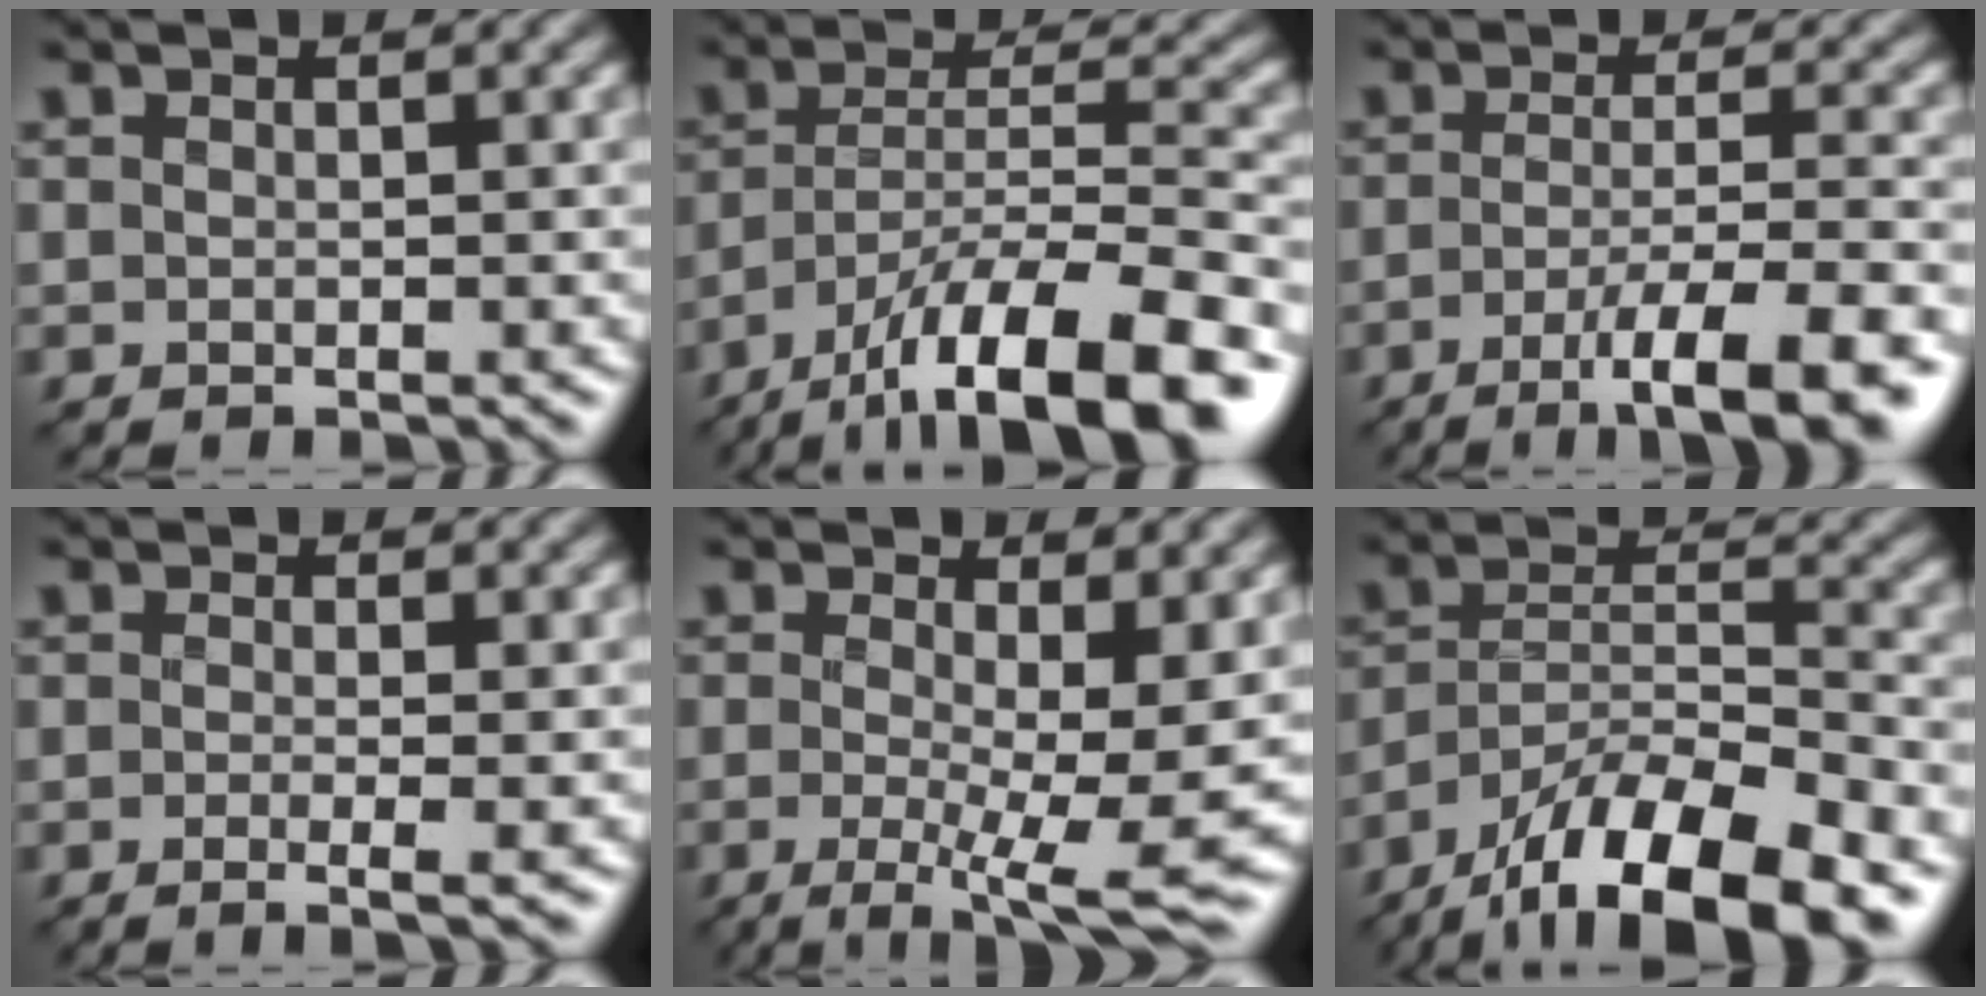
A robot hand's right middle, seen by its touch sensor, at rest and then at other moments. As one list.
[{"total": 13.2, "force": [-9.1, 3.7, 9.0], "torque": [-0.152, 0.007, -0.156]}, {"total": 8.0, "force": [-4.0, 1.6, 6.8], "torque": [-0.094, -0.002, -0.064]}, {"total": 2.6, "force": [-0.4, 0.9, 2.4], "torque": [-0.030, -0.009, -0.012]}, {"total": 9.0, "force": [-1.0, 2.5, 8.6], "torque": [-0.139, -0.015, -0.012]}, {"total": 12.9, "force": [-9.4, 3.7, 8.0], "torque": [-0.139, 0.007, -0.171]}]